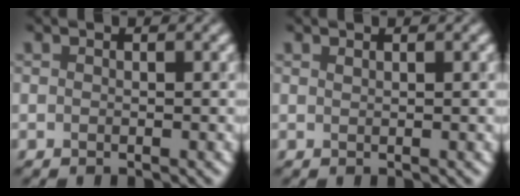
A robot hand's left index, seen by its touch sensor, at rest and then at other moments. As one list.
[{"total": 0.7, "force": [0.5, 0.1, 0.5], "torque": [-0.001, 0.007, 0.007]}]